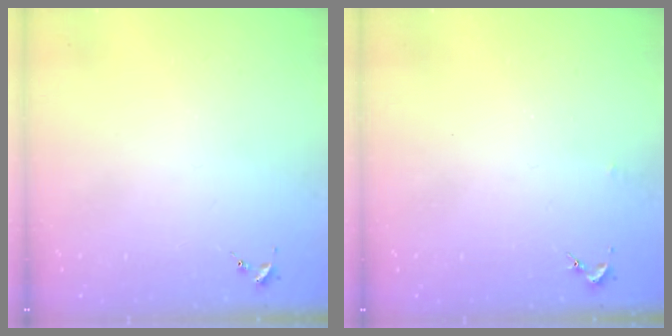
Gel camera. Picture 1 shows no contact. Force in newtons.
{"total": 1.4, "press": 1.4, "slide": 0.1}